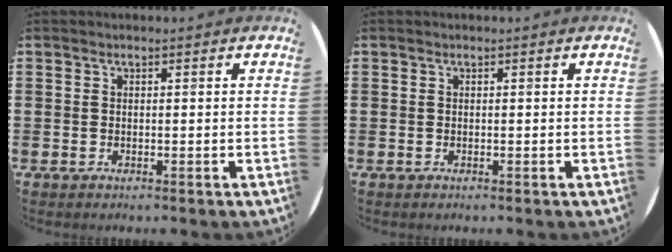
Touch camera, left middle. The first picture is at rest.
{"total": 0.0}